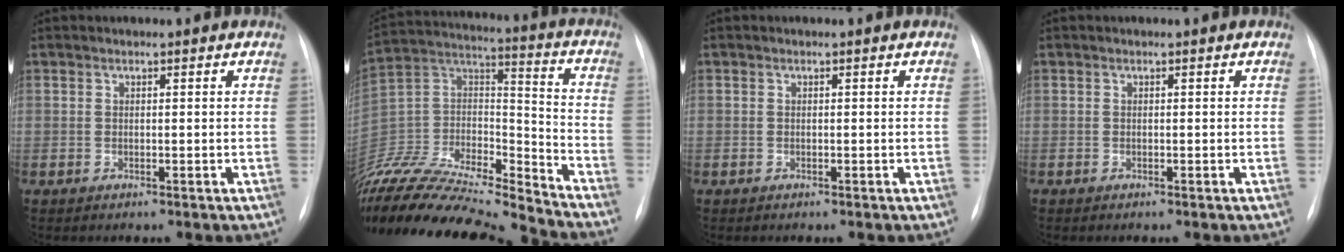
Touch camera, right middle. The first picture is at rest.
{"total": 24.5, "force": [-23.0, 1.7, 8.2], "torque": [-0.179, 0.006, -0.399]}
{"total": 0.0}
{"total": 0.0}